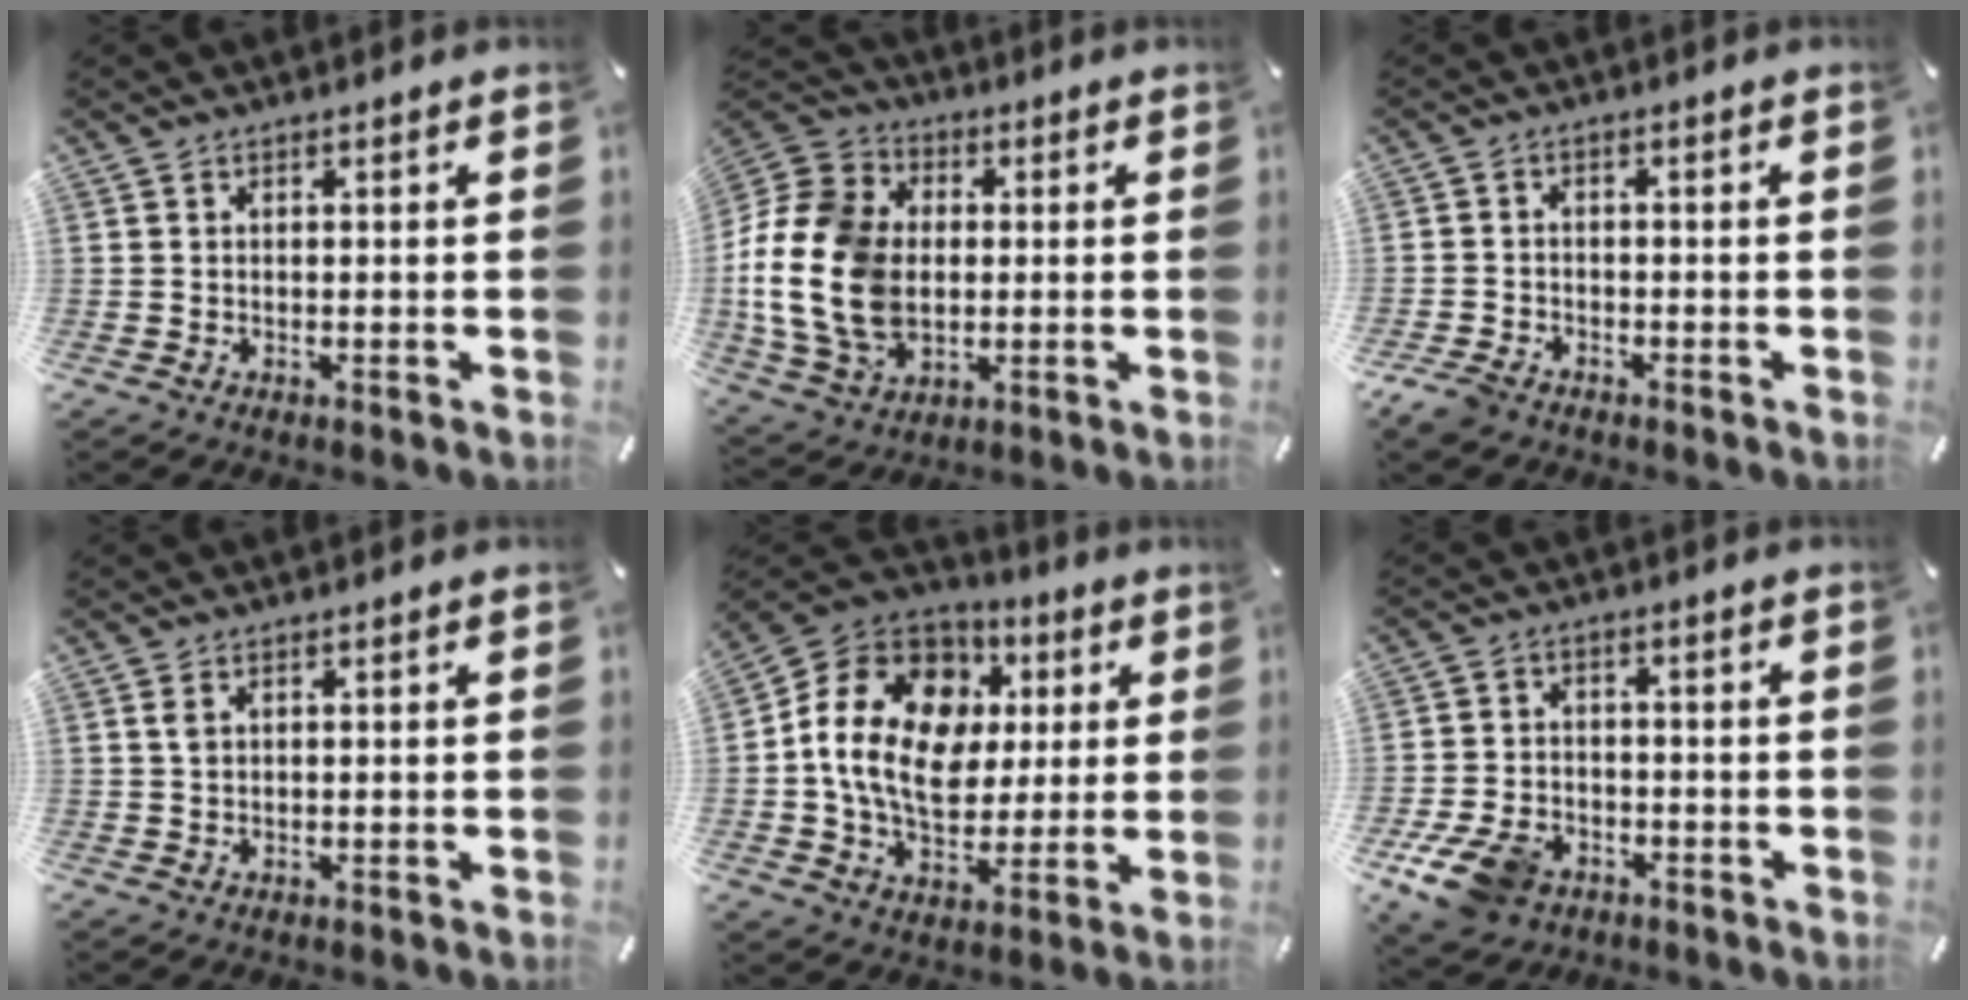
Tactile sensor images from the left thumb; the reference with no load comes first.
{"total": 19.5, "force": [-1.3, 15.1, 12.3], "torque": [-0.289, 0.012, -0.027]}
{"total": 3.6, "force": [-2.8, 1.9, 1.3], "torque": [-0.040, 0.008, -0.056]}
{"total": 1.2, "force": [0.4, 0.7, 0.9], "torque": [-0.019, 0.002, 0.007]}
{"total": 17.8, "force": [1.6, 14.1, 10.9], "torque": [-0.216, 0.007, 0.032]}
{"total": 9.9, "force": [-5.4, 6.6, 5.0], "torque": [-0.112, 0.024, -0.097]}